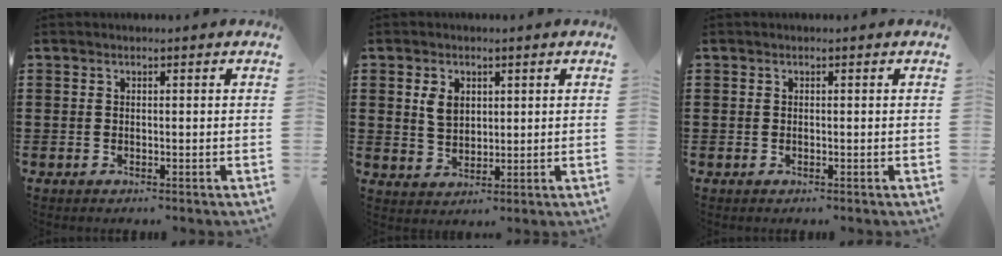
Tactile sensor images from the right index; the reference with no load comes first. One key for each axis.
{"total": 3.7, "fx": 1.3, "fy": 2.4, "fz": 2.5, "tx": -0.056, "ty": 0.009, "tz": 0.024}
{"total": 0.0}